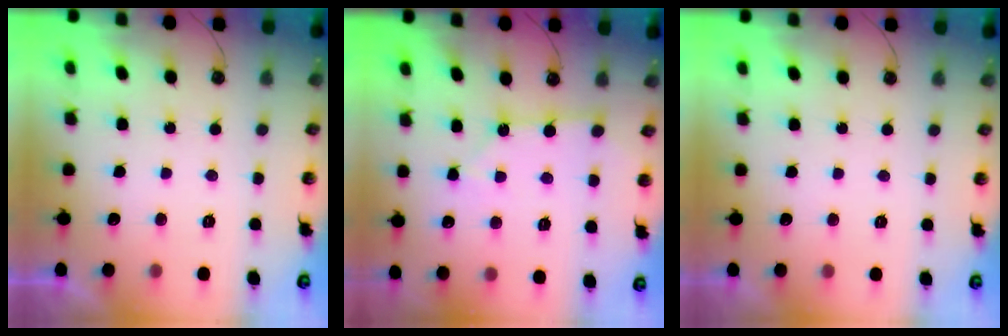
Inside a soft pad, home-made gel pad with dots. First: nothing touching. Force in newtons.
{"total": 2.6, "press": 2.6, "slide": 0.3}
{"total": 0.0}